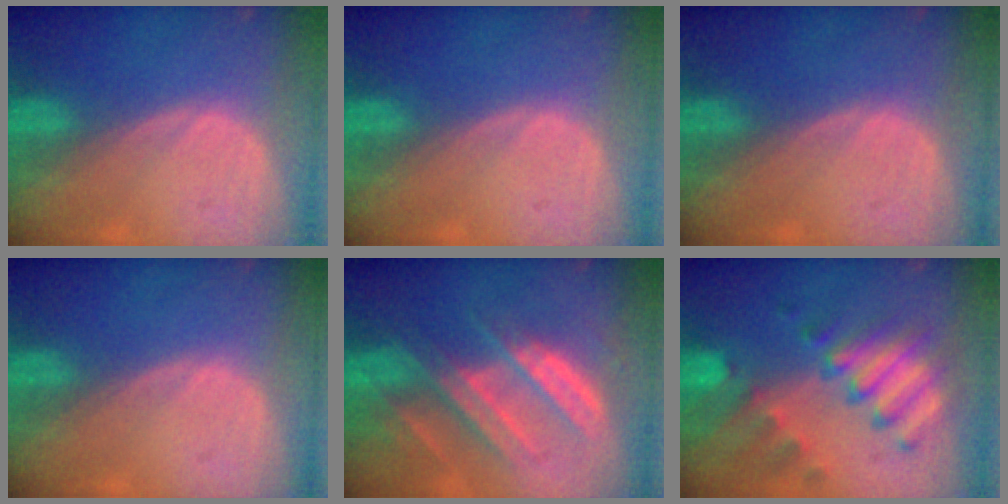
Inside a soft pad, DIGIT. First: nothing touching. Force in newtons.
{"total": 0.0}
{"total": 0.0}
{"total": 0.0}
{"total": 8.8, "press": 8.1, "slide": 3.4}
{"total": 10.4, "press": 8.9, "slide": 5.3}